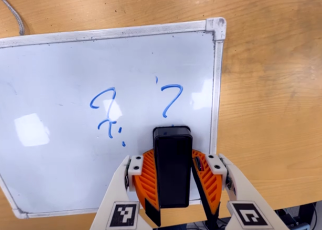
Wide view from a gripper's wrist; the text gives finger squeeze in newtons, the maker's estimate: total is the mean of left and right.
{"total": 6.6, "left": 7.0, "right": 6.2}